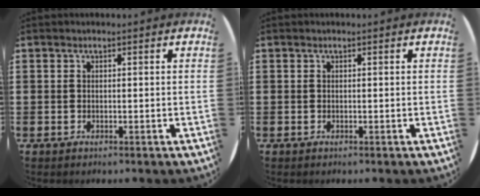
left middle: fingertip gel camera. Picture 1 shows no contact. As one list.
[{"total": 0.0}]